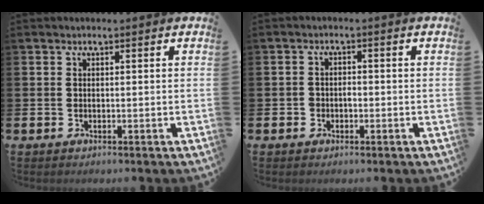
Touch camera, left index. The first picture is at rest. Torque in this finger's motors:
{"motor_torque": [-0.05, 0.08, 0.01, 0.01]}